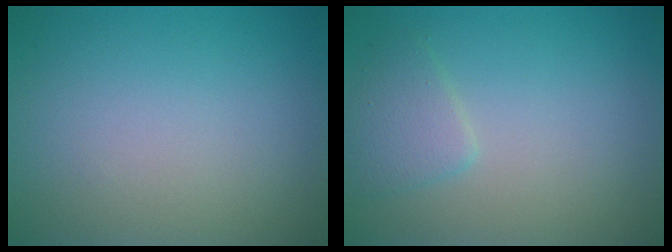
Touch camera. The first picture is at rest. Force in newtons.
{"total": 1.9, "press": 1.9, "slide": 0.1}